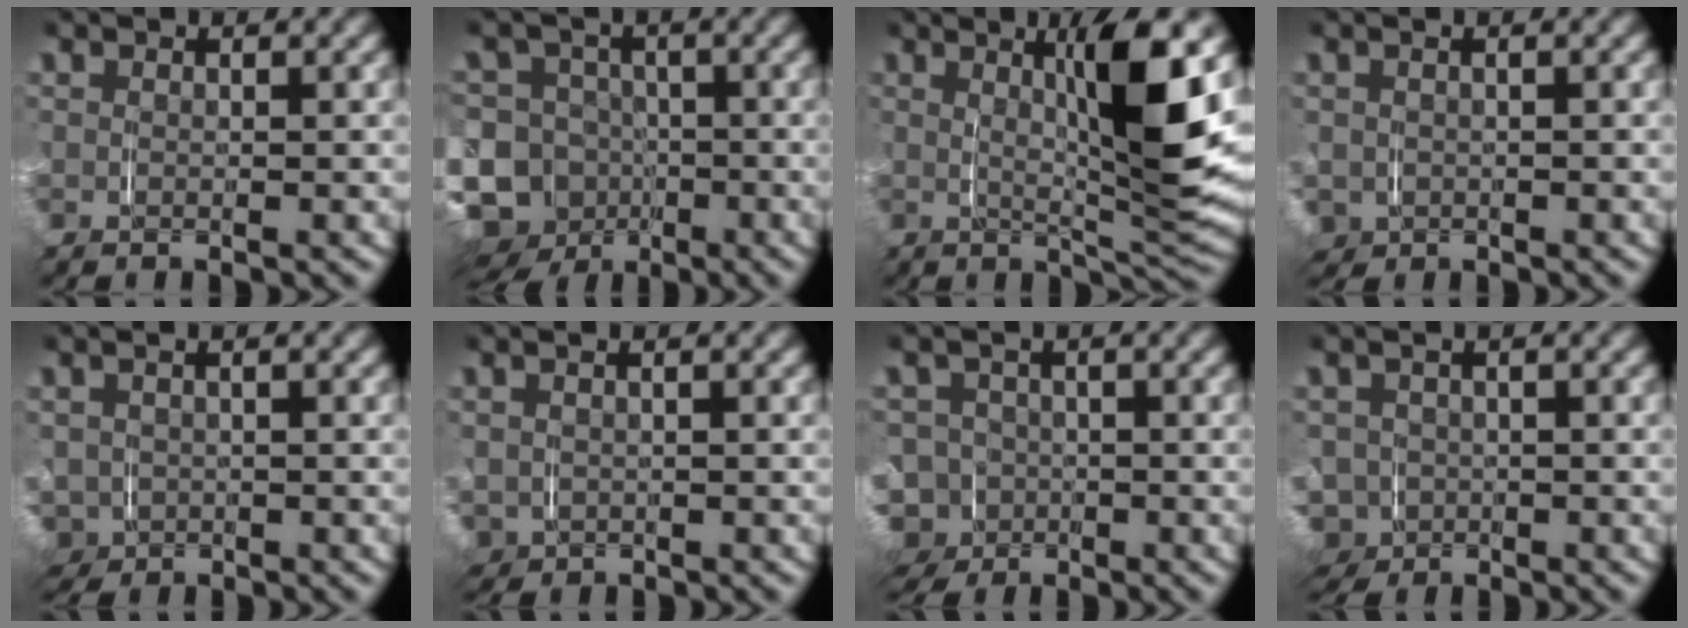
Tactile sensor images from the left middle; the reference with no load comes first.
{"total": 15.9, "force": [-6.0, 14.0, 4.4], "torque": [-0.125, -0.080, -0.102]}
{"total": 8.0, "force": [1.9, 1.1, 7.7], "torque": [-0.105, 0.005, 0.026]}
{"total": 3.1, "force": [-1.2, 2.8, 0.8], "torque": [-0.038, -0.023, -0.015]}
{"total": 5.5, "force": [-1.7, 5.0, 1.7], "torque": [-0.070, -0.036, -0.021]}
{"total": 2.9, "force": [-1.0, 2.6, 0.9], "torque": [-0.040, -0.023, -0.010]}
{"total": 10.0, "force": [-4.1, 8.7, 2.7], "torque": [-0.086, -0.050, -0.068]}
{"total": 7.8, "force": [-2.6, 7.0, 2.5], "torque": [-0.084, -0.040, -0.038]}